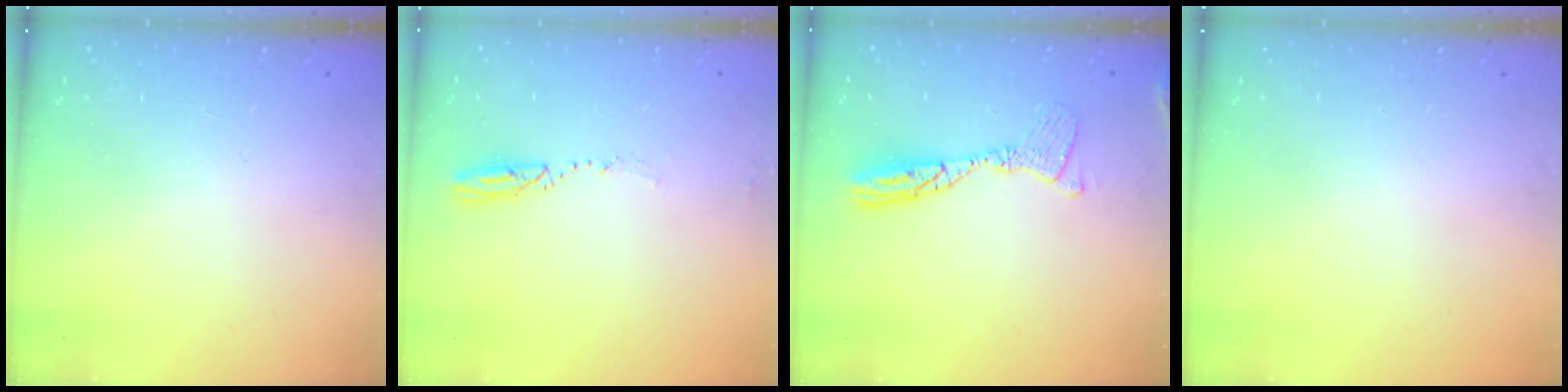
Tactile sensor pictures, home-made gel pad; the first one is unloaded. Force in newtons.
{"total": 3.3, "press": 3.1, "slide": 1.2}
{"total": 12.4, "press": 12.4, "slide": 1.1}
{"total": 0.0}